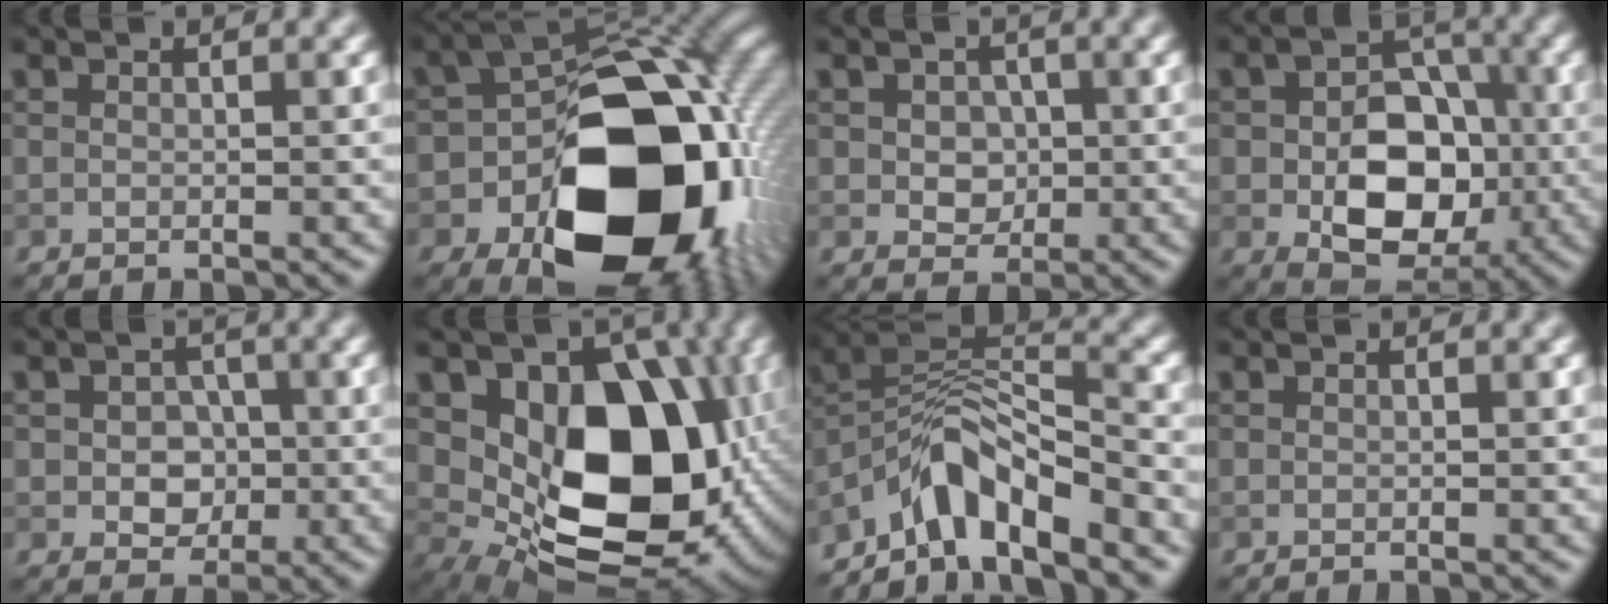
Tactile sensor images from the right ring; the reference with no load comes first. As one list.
[{"total": 18.6, "force": [-5.4, 12.9, 12.3], "torque": [-0.158, -0.044, -0.076]}, {"total": 2.5, "force": [-0.1, 2.1, 1.4], "torque": [-0.027, -0.002, -0.008]}, {"total": 8.7, "force": [-1.8, 6.1, 6.0], "torque": [-0.095, -0.005, -0.027]}, {"total": 3.4, "force": [-0.5, 2.7, 2.0], "torque": [-0.029, -0.004, -0.018]}, {"total": 14.3, "force": [1.2, 9.9, 10.3], "torque": [-0.136, -0.034, 0.027]}, {"total": 6.4, "force": [-5.1, 1.5, 3.5], "torque": [-0.055, 0.008, -0.104]}, {"total": 0.0}]